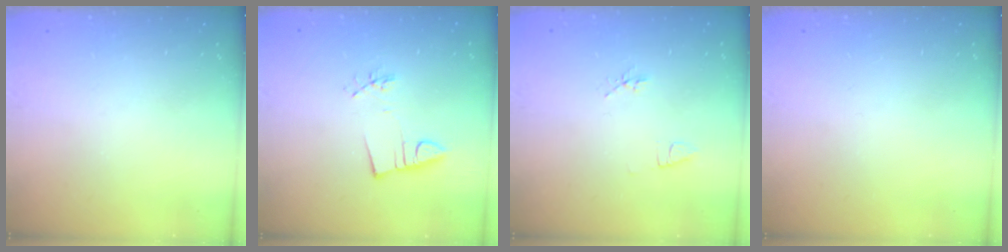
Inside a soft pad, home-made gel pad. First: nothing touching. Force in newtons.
{"total": 2.5, "press": 0.9, "slide": 2.4}
{"total": 4.5, "press": 4.1, "slide": 2.0}
{"total": 0.0}